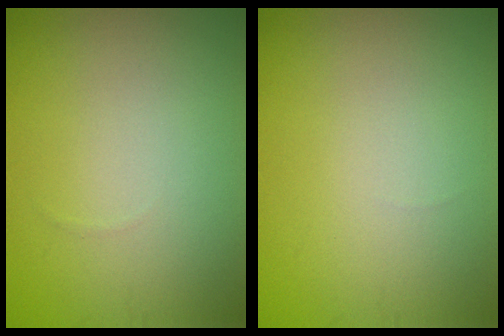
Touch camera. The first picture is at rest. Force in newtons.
{"total": 0.0}